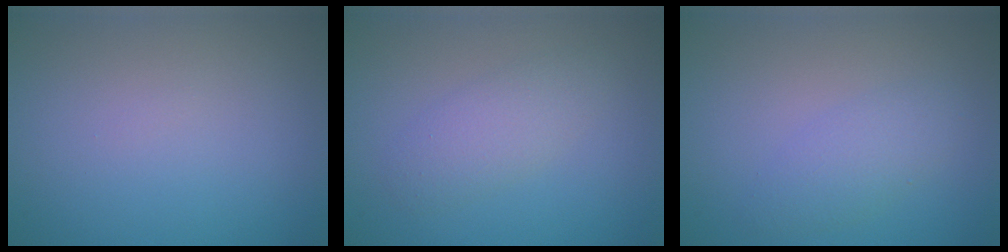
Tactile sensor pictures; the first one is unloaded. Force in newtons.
{"total": 2.5, "press": 2.5, "slide": 0.1}
{"total": 2.2, "press": 2.2, "slide": 0.1}